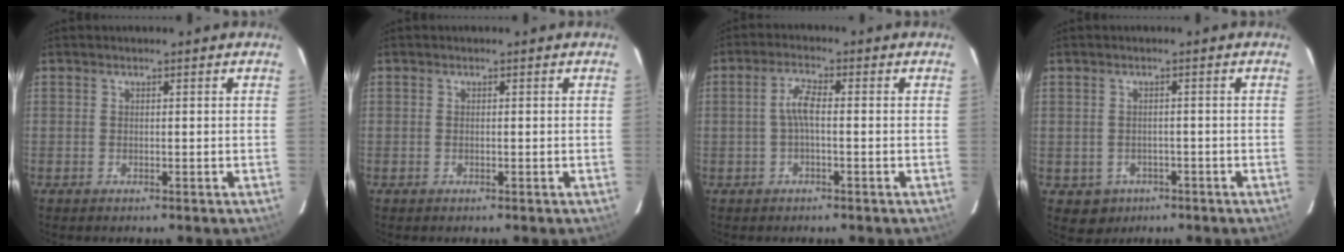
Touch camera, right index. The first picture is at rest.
{"total": 0.0}
{"total": 3.5, "force": [-0.4, 0.8, 3.3], "torque": [-0.070, 0.009, -0.008]}
{"total": 3.9, "force": [-1.4, 3.6, 0.7], "torque": [-0.024, 0.004, -0.009]}